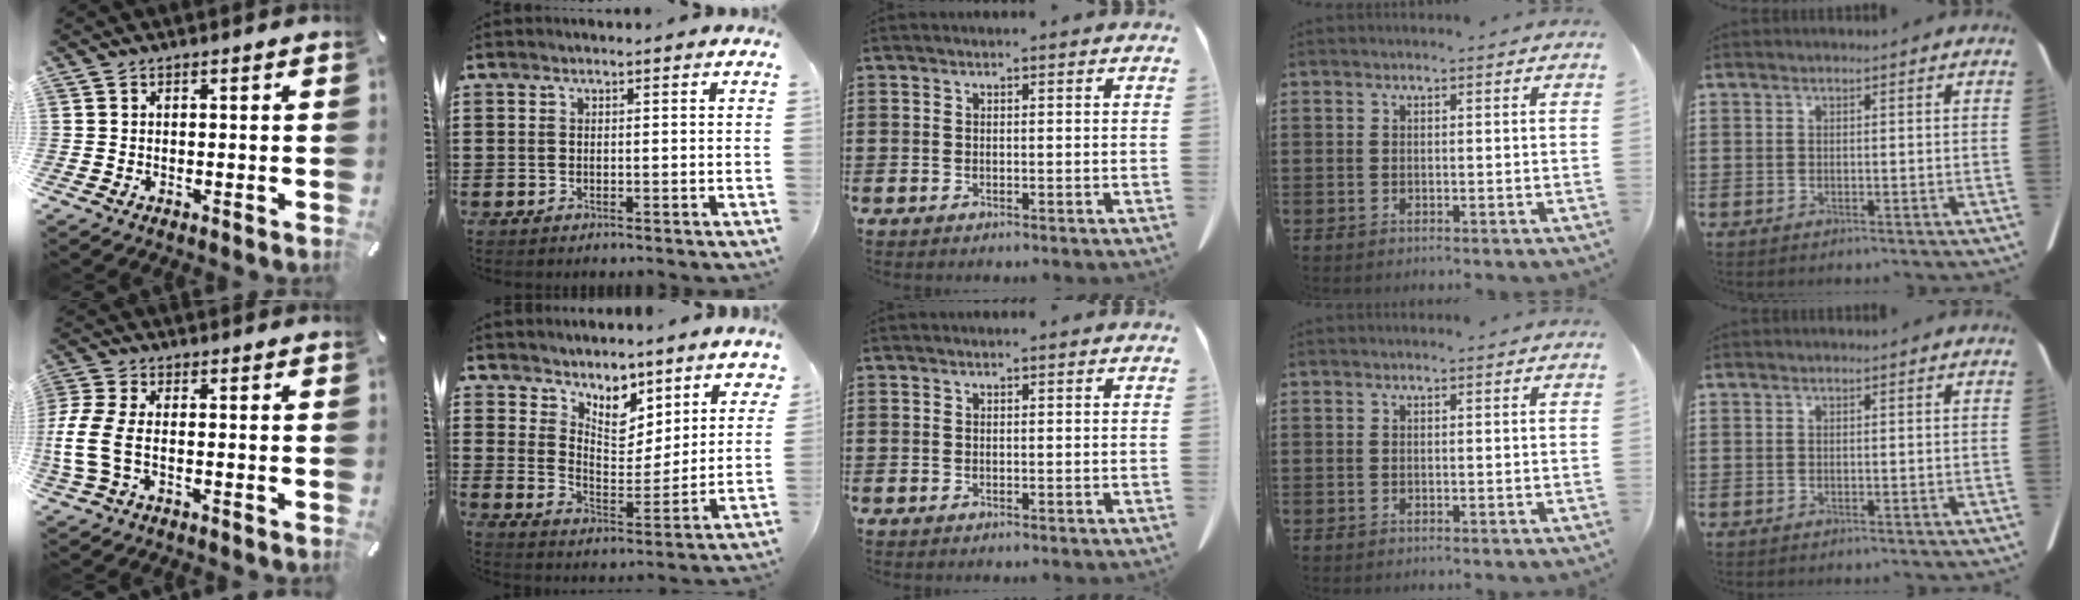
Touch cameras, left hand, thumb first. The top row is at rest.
{"thumb": {"total": 7.9, "force": [-1.8, 3.8, 6.7], "torque": [-0.154, -0.010, -0.033]}, "index": {"total": 6.3, "force": [5.7, 2.4, 1.3], "torque": [-0.041, -0.040, 0.098]}}